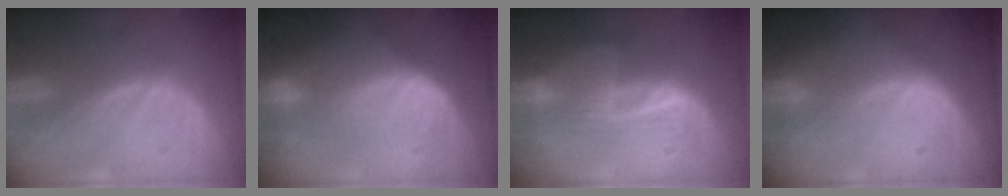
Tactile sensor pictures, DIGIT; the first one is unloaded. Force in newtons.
{"total": 6.8, "press": 6.6, "slide": 1.4}
{"total": 6.8, "press": 5.6, "slide": 4.0}
{"total": 1.3, "press": 1.3, "slide": 0.1}